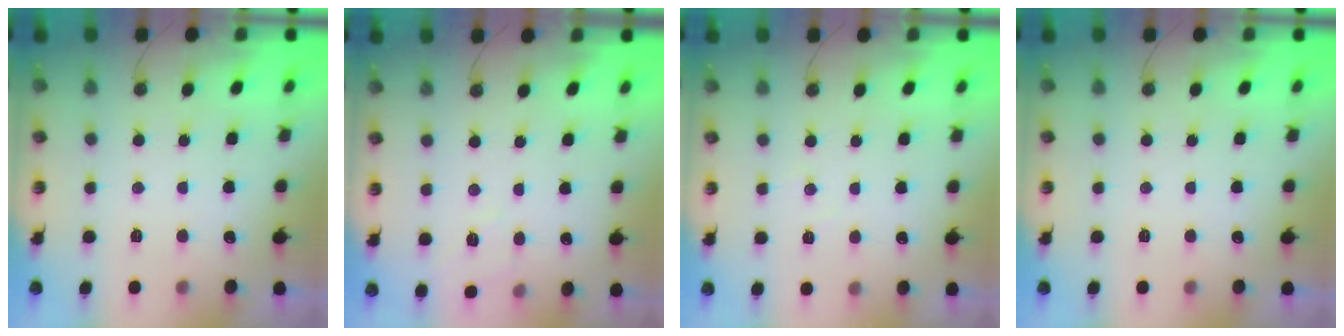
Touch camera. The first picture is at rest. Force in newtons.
{"total": 4.7, "press": 4.7, "slide": 0.6}
{"total": 4.5, "press": 4.4, "slide": 0.7}
{"total": 0.0}